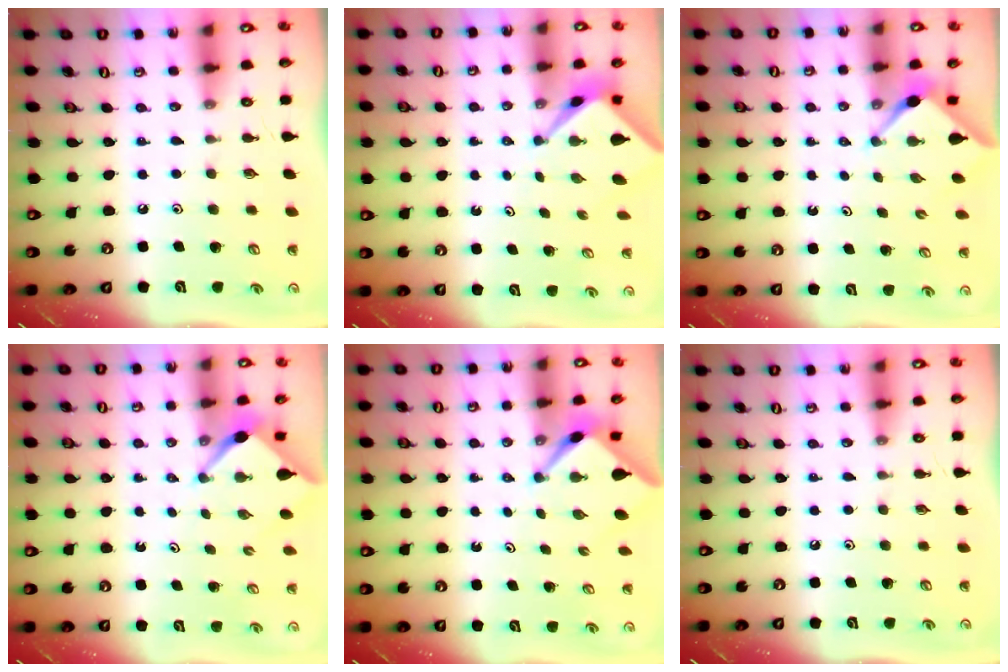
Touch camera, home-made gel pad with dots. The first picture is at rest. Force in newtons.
{"total": 2.3, "press": 2.2, "slide": 0.3}
{"total": 3.0, "press": 2.9, "slide": 0.4}
{"total": 2.6, "press": 2.6, "slide": 0.1}
{"total": 2.7, "press": 2.7, "slide": 0.3}
{"total": 0.0}